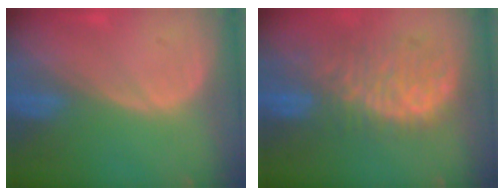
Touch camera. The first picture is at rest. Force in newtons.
{"total": 10.7, "press": 9.4, "slide": 5.2}